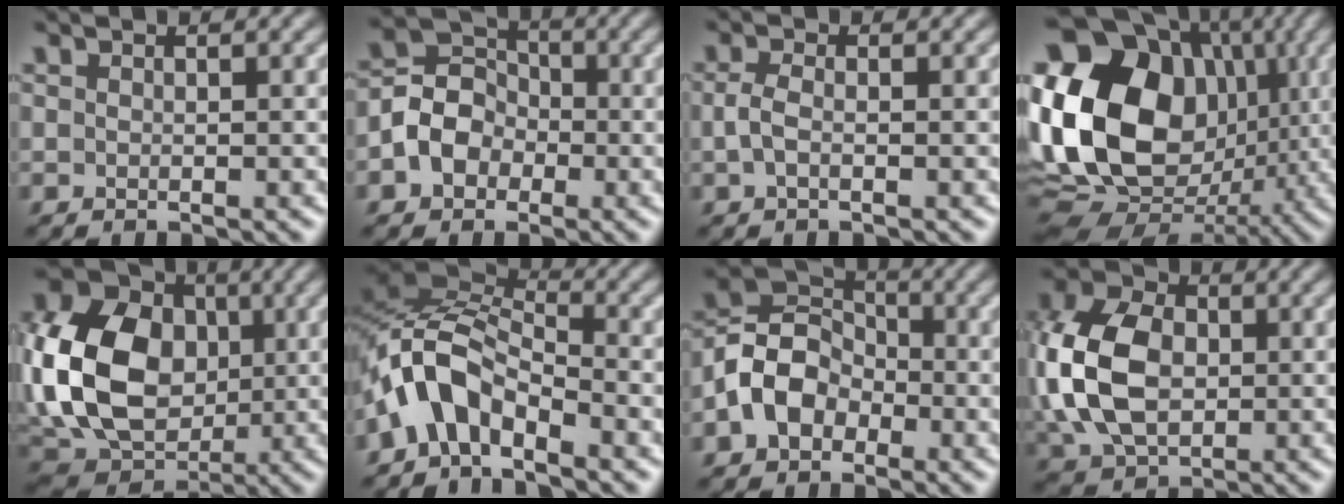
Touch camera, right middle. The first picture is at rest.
{"total": 4.4, "force": [-1.4, 3.6, 2.2], "torque": [-0.034, 0.008, -0.032]}
{"total": 1.5, "force": [-0.3, 0.8, 1.3], "torque": [-0.035, 0.000, -0.008]}
{"total": 19.9, "force": [2.2, 15.6, 12.2], "torque": [-0.264, 0.021, 0.046]}
{"total": 13.9, "force": [0.5, 10.8, 8.8], "torque": [-0.206, 0.011, -0.004]}
{"total": 6.2, "force": [-3.6, 3.1, 4.0], "torque": [-0.073, 0.014, -0.086]}
{"total": 5.6, "force": [-2.0, 4.2, 3.1], "torque": [-0.058, 0.010, -0.047]}
{"total": 10.8, "force": [0.1, 7.7, 7.6], "torque": [-0.188, 0.014, -0.007]}